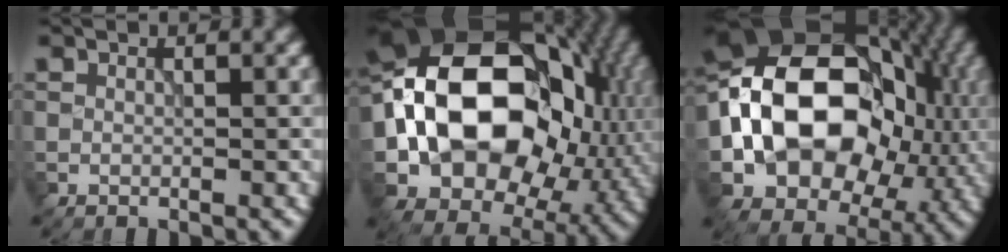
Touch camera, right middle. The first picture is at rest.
{"total": 18.9, "force": [0.7, 14.8, 11.7], "torque": [-0.223, 0.001, 0.013]}
{"total": 17.5, "force": [-0.6, 13.4, 11.2], "torque": [-0.194, 0.007, -0.017]}